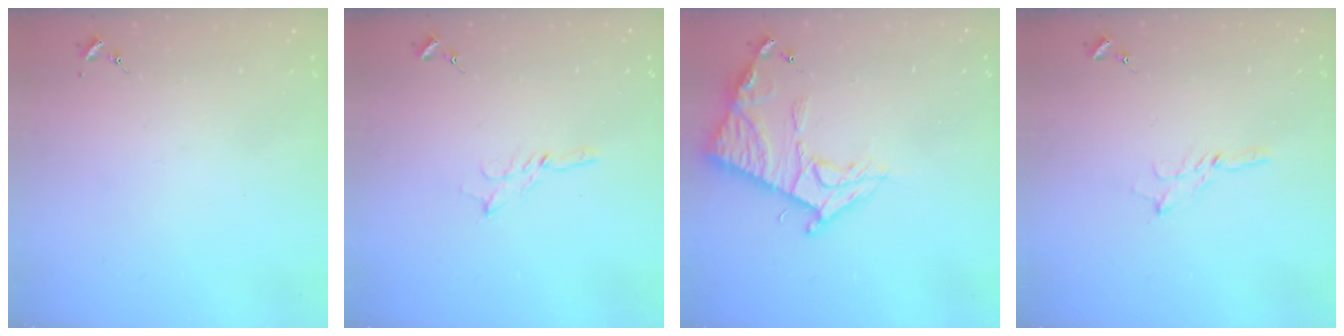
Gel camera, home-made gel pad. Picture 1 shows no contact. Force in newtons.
{"total": 2.7, "press": 2.7, "slide": 0.3}
{"total": 13.3, "press": 13.3, "slide": 1.1}
{"total": 2.9, "press": 2.9, "slide": 0.2}